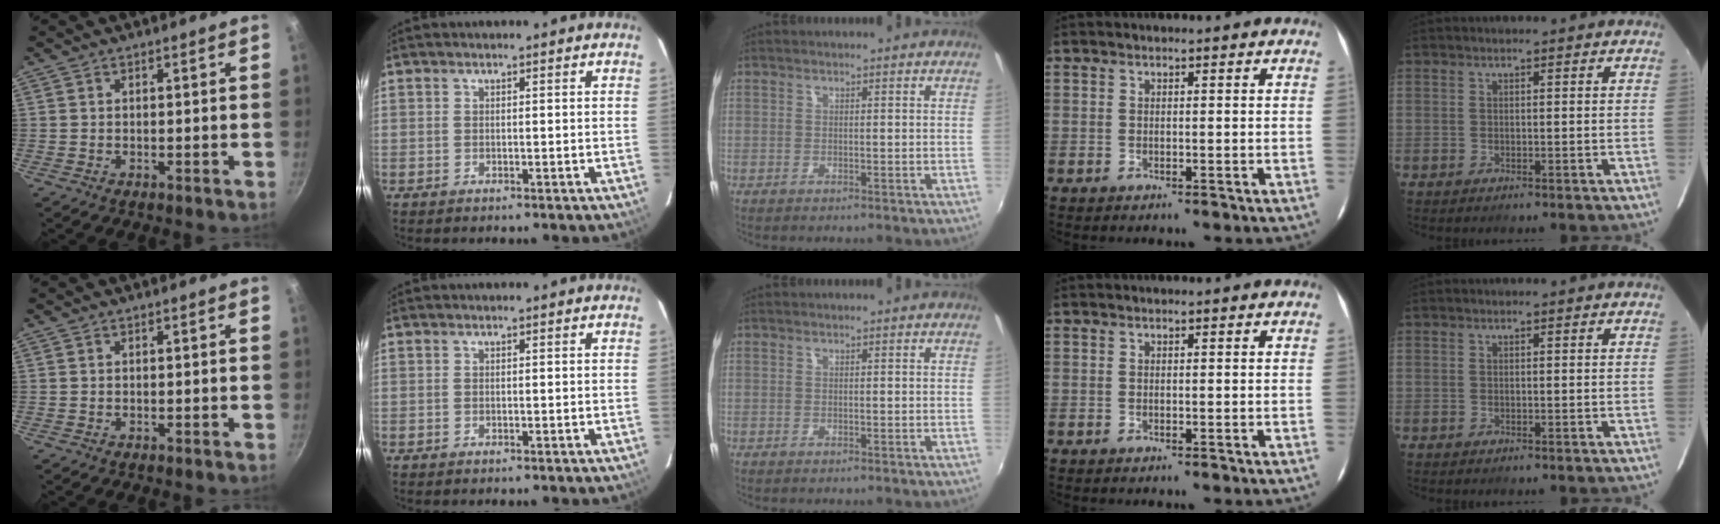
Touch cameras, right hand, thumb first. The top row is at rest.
{}